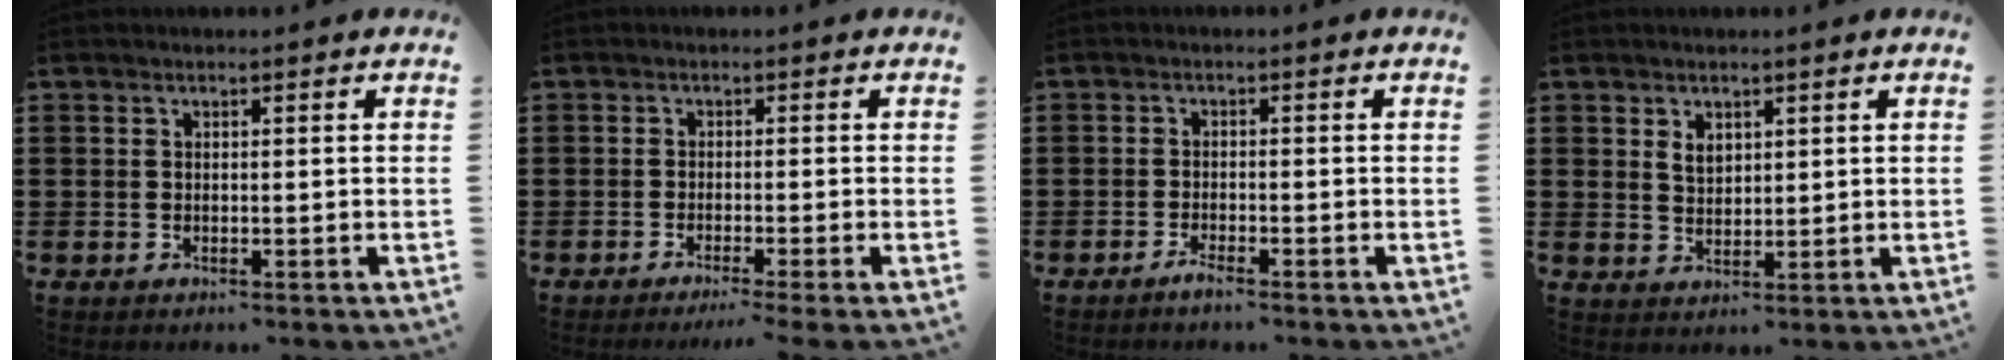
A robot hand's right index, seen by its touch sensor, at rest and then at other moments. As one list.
[{"total": 1.7, "force": [-1.2, -0.5, 1.1], "torque": [-0.018, -0.005, -0.023]}, {"total": 1.5, "force": [-1.3, -0.1, 0.7], "torque": [-0.013, -0.006, -0.023]}, {"total": 2.2, "force": [1.3, 1.5, 1.0], "torque": [-0.024, 0.005, 0.025]}]